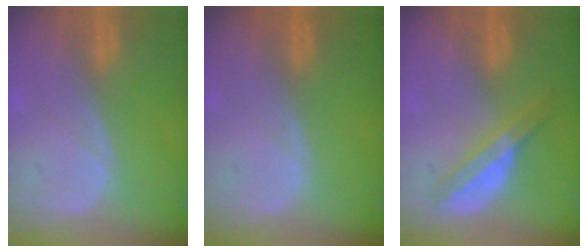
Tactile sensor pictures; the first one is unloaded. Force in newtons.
{"total": 0.0}
{"total": 5.8, "press": 5.2, "slide": 2.6}